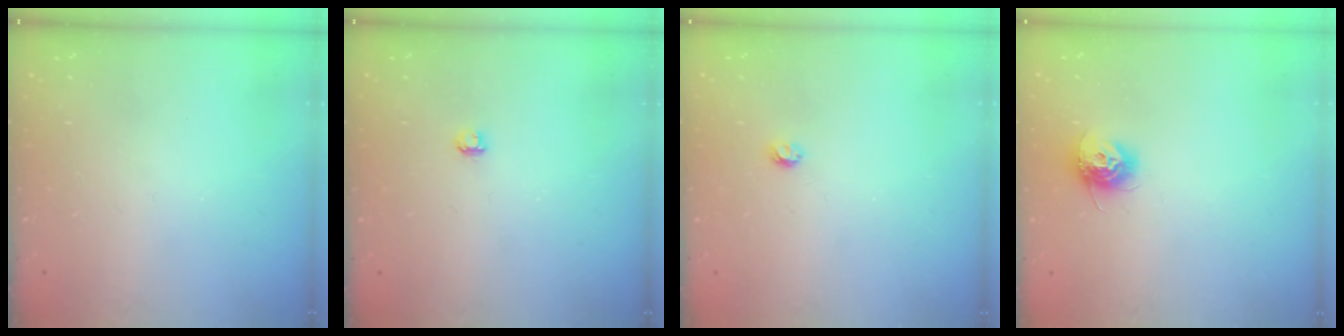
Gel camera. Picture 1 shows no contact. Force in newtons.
{"total": 2.9, "press": 2.9, "slide": 0.3}
{"total": 3.0, "press": 3.0, "slide": 0.4}
{"total": 9.5, "press": 9.5, "slide": 0.4}